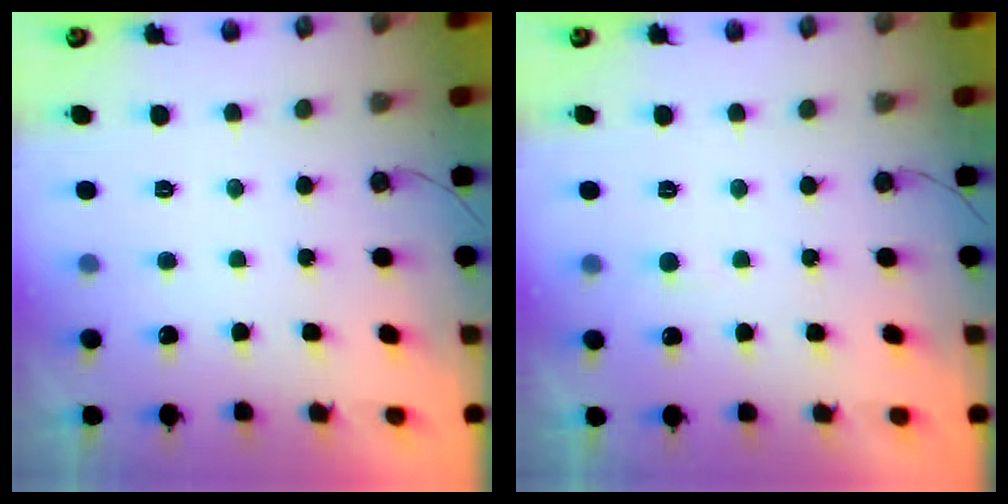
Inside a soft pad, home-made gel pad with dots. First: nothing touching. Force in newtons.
{"total": 2.3, "press": 2.3, "slide": 0.3}